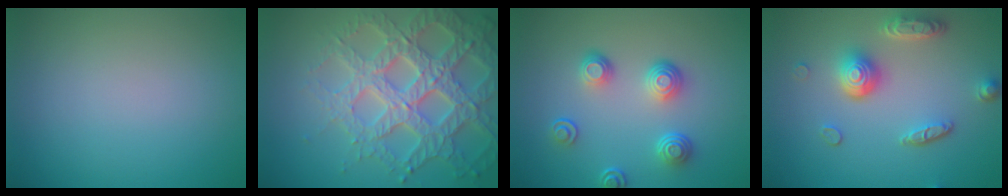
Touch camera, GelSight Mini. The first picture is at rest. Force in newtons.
{"total": 7.0, "press": 6.7, "slide": 1.8}
{"total": 3.7, "press": 2.9, "slide": 2.3}
{"total": 4.8, "press": 3.6, "slide": 3.1}